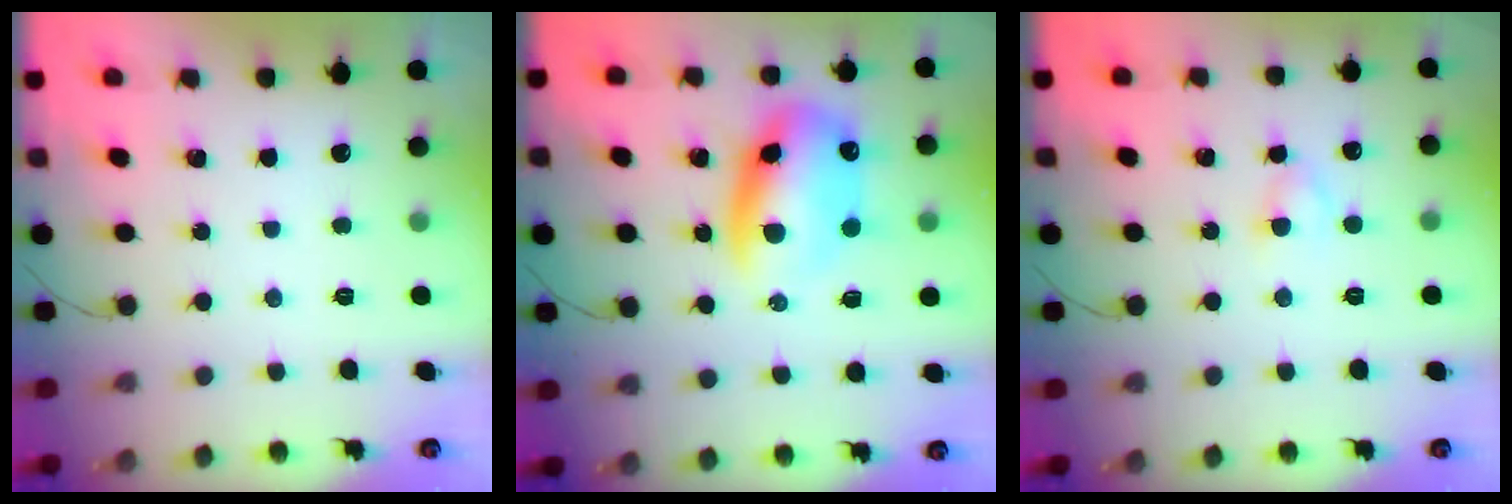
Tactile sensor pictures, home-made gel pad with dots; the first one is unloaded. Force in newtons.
{"total": 13.3, "press": 12.9, "slide": 3.4}
{"total": 3.0, "press": 2.8, "slide": 0.9}